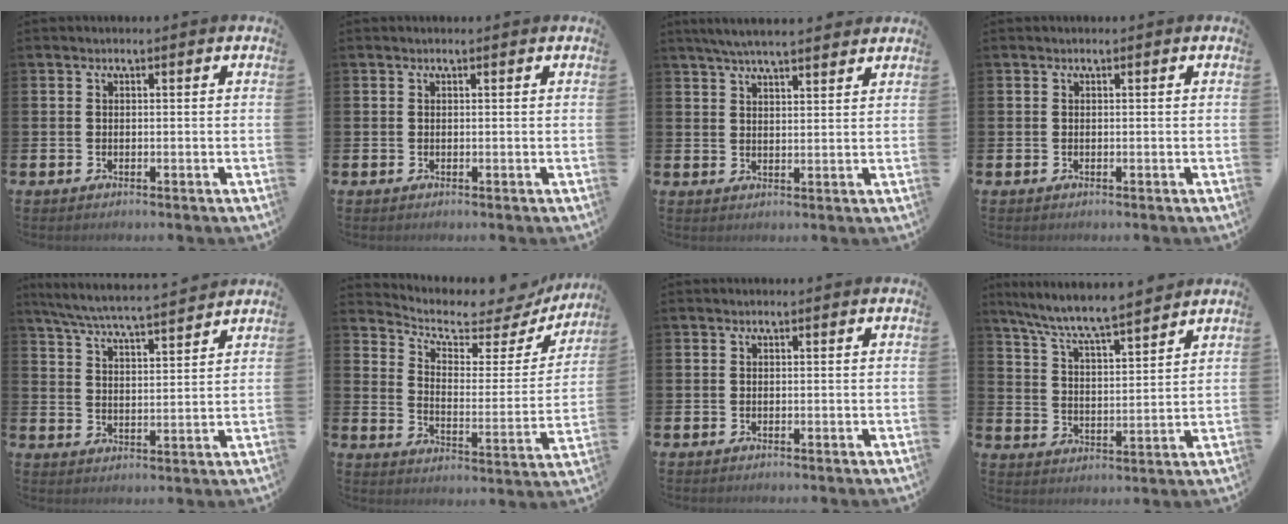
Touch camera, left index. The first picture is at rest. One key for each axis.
{"total": 0.0}
{"total": 5.1, "fx": 4.8, "fy": 0.5, "fz": 1.7, "tx": -0.045, "ty": -0.013, "tz": 0.087}
{"total": 0.0}
{"total": 6.4, "fx": 6.1, "fy": 0.0, "fz": 1.9, "tx": -0.060, "ty": -0.040, "tz": 0.107}
{"total": 5.8, "fx": 5.0, "fy": 2.3, "fz": 1.7, "tx": -0.055, "ty": -0.044, "tz": 0.076}
{"total": 0.0}
{"total": 7.6, "fx": 7.2, "fy": 0.2, "fz": 2.5, "tx": -0.082, "ty": -0.050, "tz": 0.126}